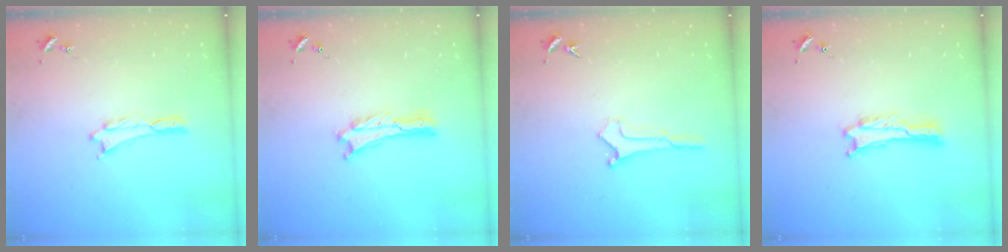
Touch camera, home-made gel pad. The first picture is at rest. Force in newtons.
{"total": 0.0}
{"total": 0.0}
{"total": 0.5, "press": 0.5, "slide": 0.1}